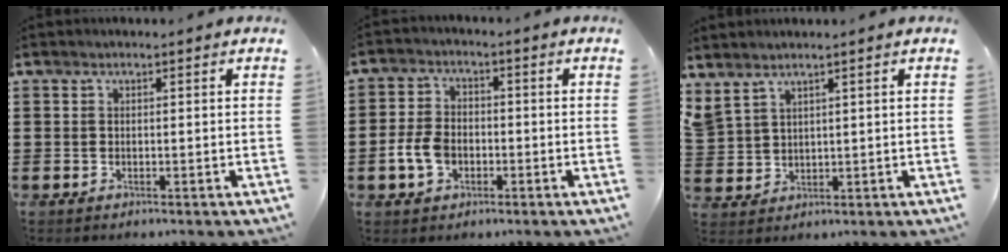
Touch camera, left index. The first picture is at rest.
{"total": 5.4, "force": [-1.6, 3.6, 3.6], "torque": [-0.094, 0.000, -0.036]}
{"total": 2.2, "force": [2.0, 0.9, 0.4], "torque": [-0.016, 0.003, 0.038]}